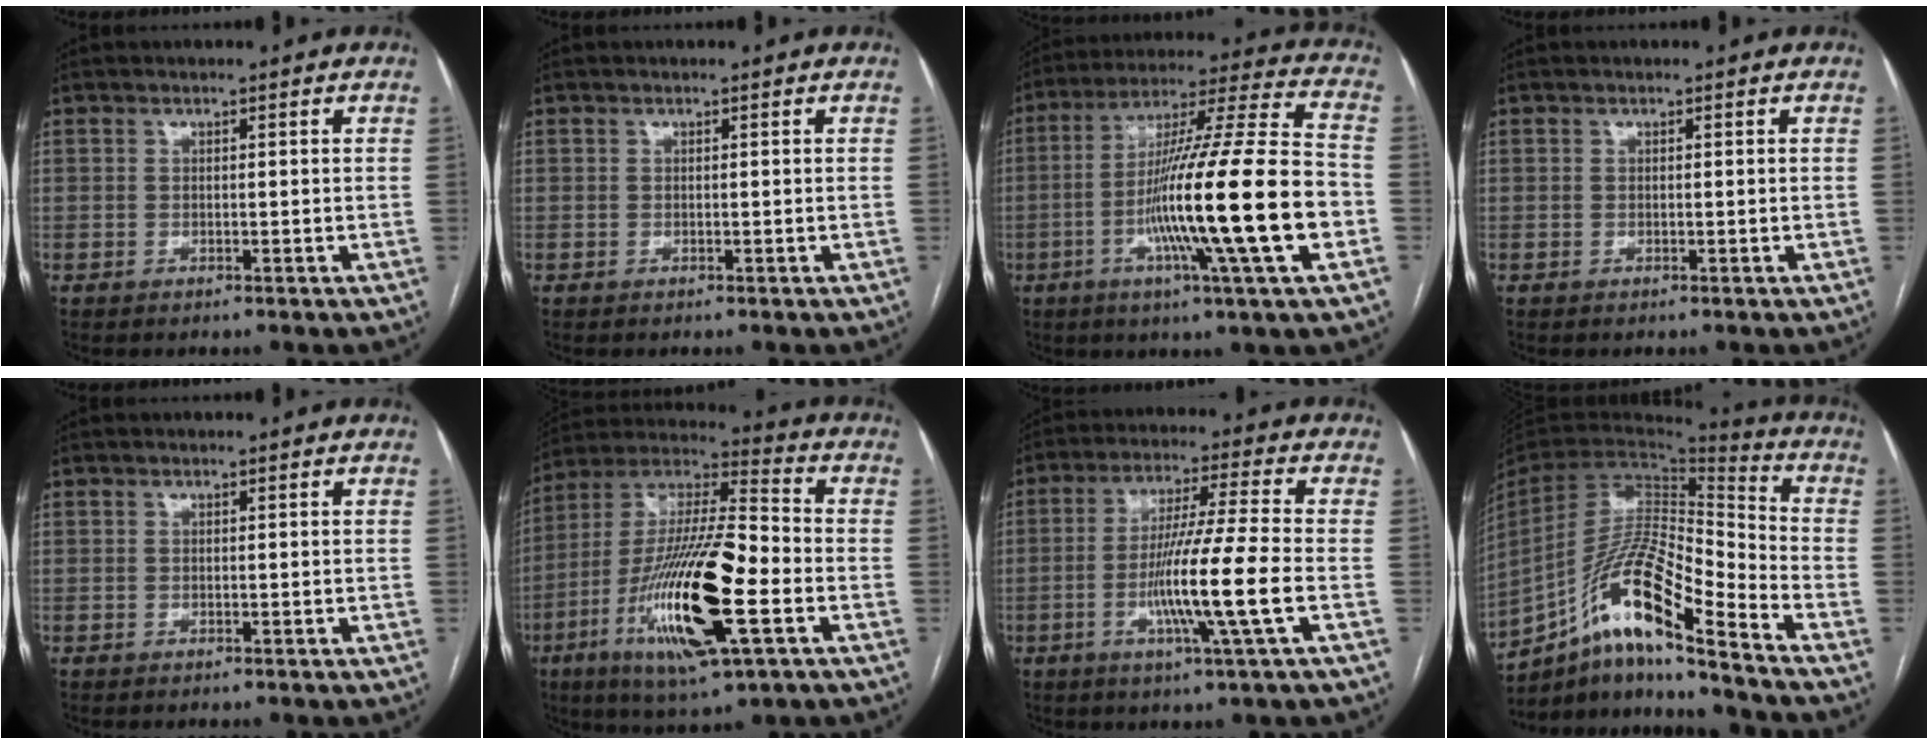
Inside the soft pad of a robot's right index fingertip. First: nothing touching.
{"total": 0.0}
{"total": 23.0, "force": [-5.6, -0.5, 22.3], "torque": [-0.369, -0.015, -0.109]}
{"total": 0.0}
{"total": 0.0}
{"total": 22.9, "force": [-7.1, 3.9, 21.4], "torque": [-0.426, -0.025, -0.126]}
{"total": 12.3, "force": [-3.2, -1.4, 11.8], "torque": [-0.221, -0.012, -0.065]}
{"total": 18.0, "force": [-11.9, 1.7, 13.4], "torque": [-0.275, 0.000, -0.217]}